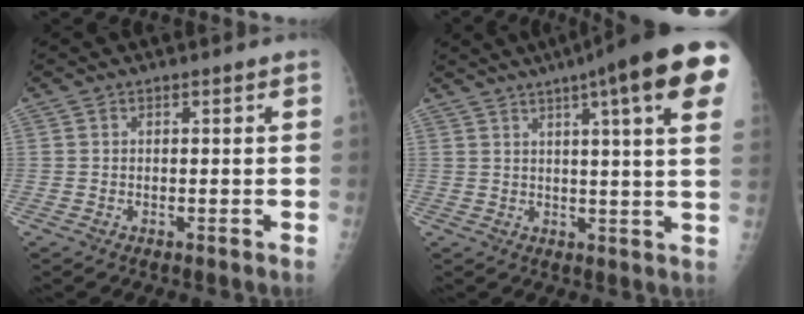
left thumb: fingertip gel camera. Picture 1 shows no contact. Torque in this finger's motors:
{"motor_torque": [3.17, 1.84, 2.01, -0.76, 0.22]}